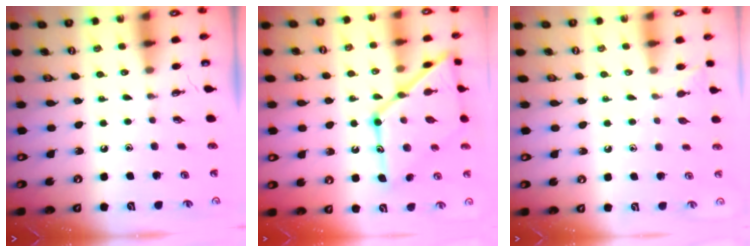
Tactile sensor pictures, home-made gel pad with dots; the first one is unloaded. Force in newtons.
{"total": 19.7, "press": 19.7, "slide": 1.6}
{"total": 4.5, "press": 4.5, "slide": 0.5}